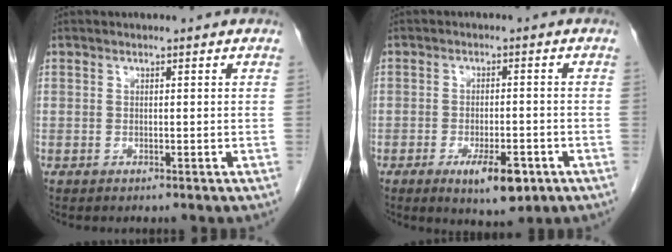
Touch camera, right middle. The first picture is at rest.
{"total": 6.6, "force": [-3.3, 2.1, 5.3], "torque": [-0.086, -0.009, -0.043]}